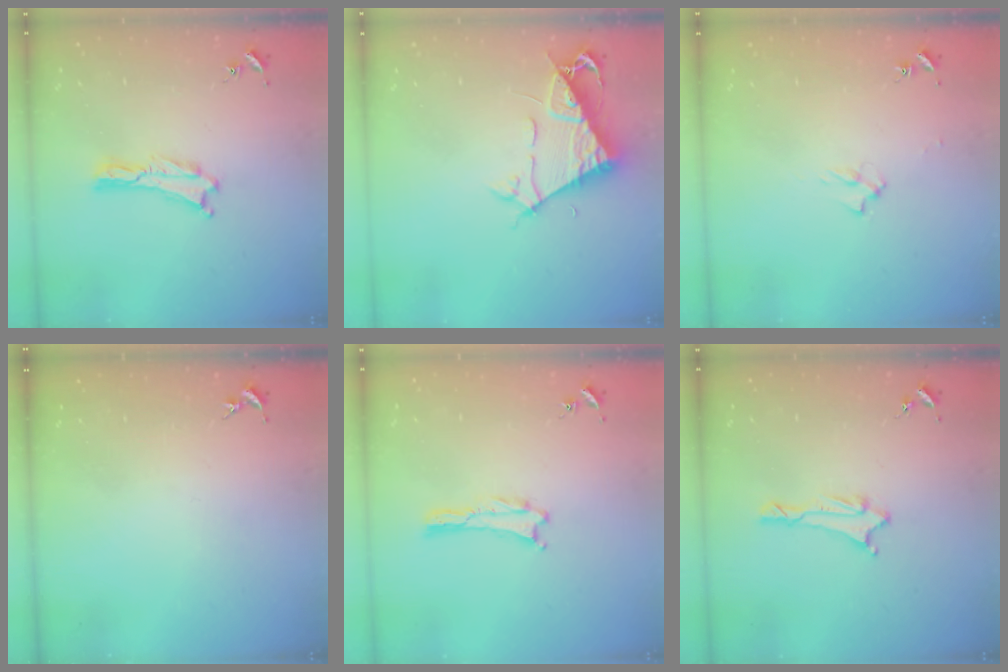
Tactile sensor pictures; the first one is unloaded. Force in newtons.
{"total": 7.6, "press": 7.6, "slide": 1.0}
{"total": 2.0, "press": 2.0, "slide": 0.3}
{"total": 0.0}
{"total": 0.0}
{"total": 1.7, "press": 1.6, "slide": 0.5}